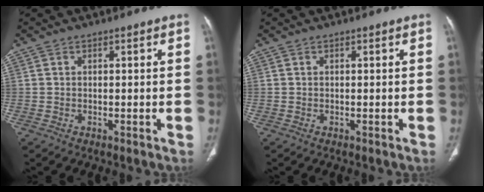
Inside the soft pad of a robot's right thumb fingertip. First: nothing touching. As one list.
[{"total": 0.0}]